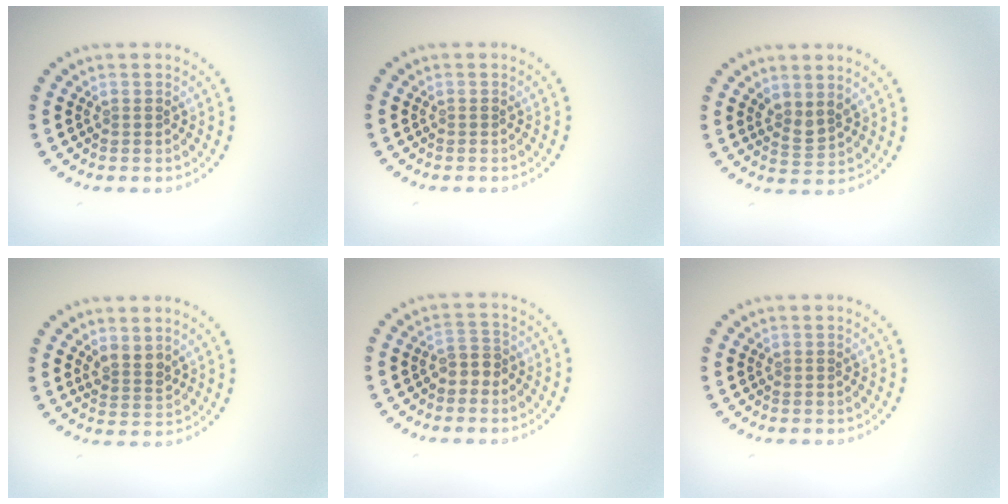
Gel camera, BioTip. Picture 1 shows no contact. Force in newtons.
{"total": 0.0}
{"total": 1.8, "press": 1.3, "slide": 1.3}
{"total": 2.0, "press": 1.6, "slide": 1.2}
{"total": 1.9, "press": 1.6, "slide": 0.9}
{"total": 0.0}